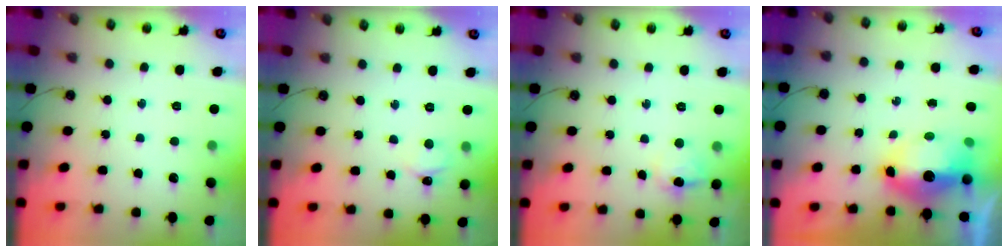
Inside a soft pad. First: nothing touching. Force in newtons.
{"total": 3.1, "press": 3.1, "slide": 0.5}
{"total": 7.7, "press": 7.6, "slide": 0.8}
{"total": 8.0, "press": 8.0, "slide": 0.9}